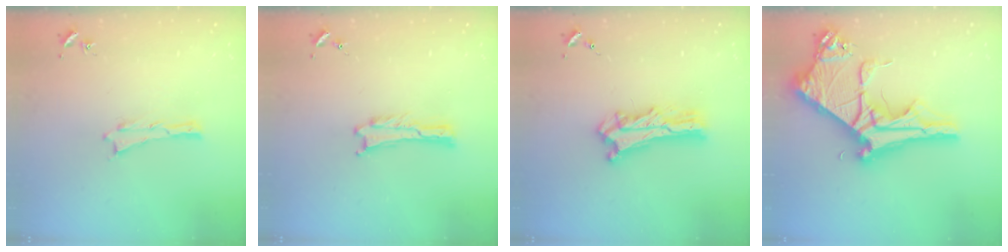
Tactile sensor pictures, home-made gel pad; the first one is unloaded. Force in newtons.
{"total": 0.0}
{"total": 7.2, "press": 7.1, "slide": 0.6}
{"total": 11.6, "press": 11.6, "slide": 1.2}